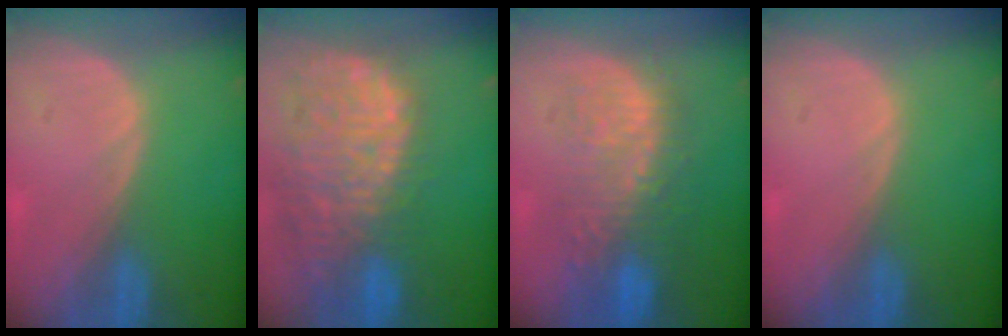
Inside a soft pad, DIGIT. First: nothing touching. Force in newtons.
{"total": 14.4, "press": 11.9, "slide": 8.2}
{"total": 10.4, "press": 9.5, "slide": 4.2}
{"total": 0.0}